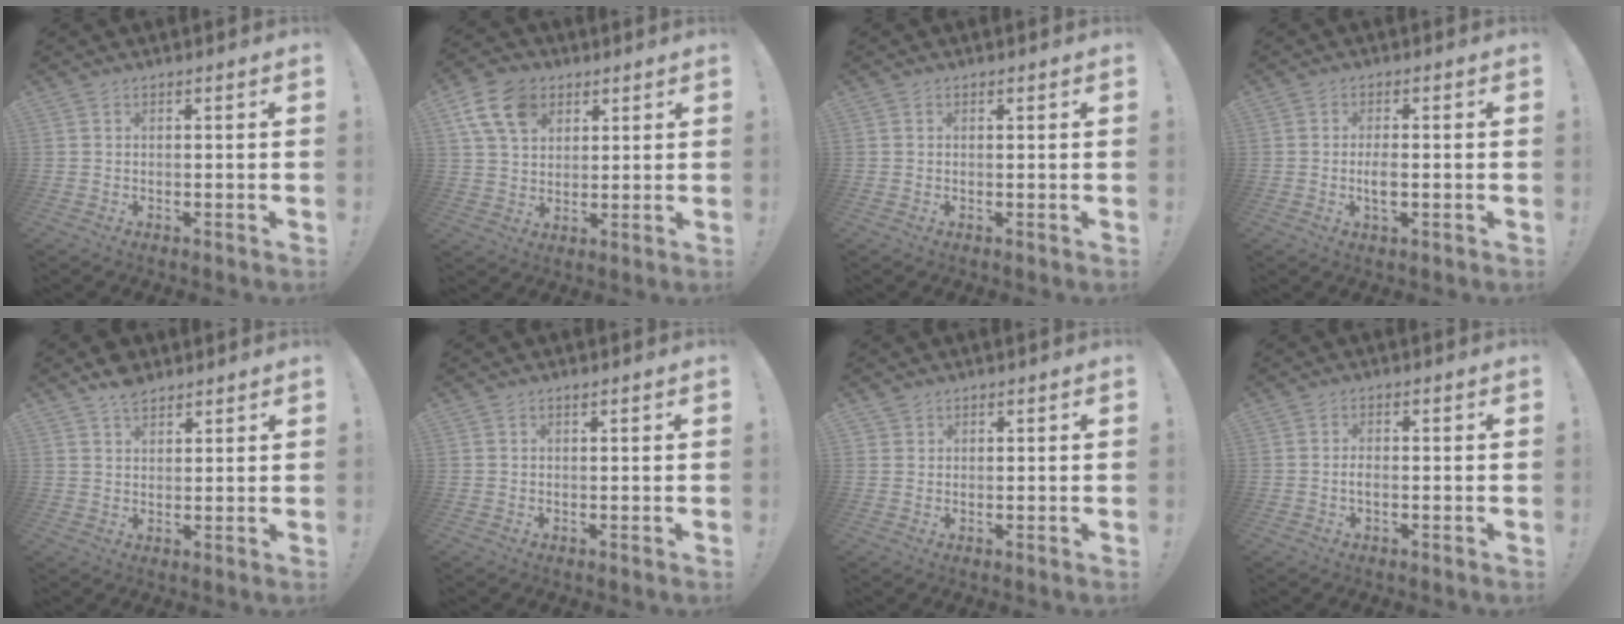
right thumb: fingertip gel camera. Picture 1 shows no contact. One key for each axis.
{"total": 12.6, "fx": 5.8, "fy": 9.0, "fz": 6.6, "tx": -0.114, "ty": -0.010, "tz": 0.117}
{"total": 0.0}
{"total": 4.1, "fx": -0.9, "fy": 1.4, "fz": 3.7, "tx": -0.078, "ty": -0.002, "tz": -0.020}
{"total": 5.2, "fx": 4.1, "fy": 2.5, "fz": 1.9, "tx": -0.030, "ty": -0.020, "tz": 0.076}
{"total": 0.6, "fx": 0.4, "fy": 0.0, "fz": 0.4, "tx": -0.007, "ty": 0.000, "tz": 0.006}
{"total": 1.4, "fx": 1.0, "fy": 0.9, "fz": 0.1, "tx": -0.002, "ty": -0.004, "tz": 0.019}
{"total": 1.8, "fx": -0.6, "fy": 0.6, "fz": 1.6, "tx": -0.043, "ty": 0.004, "tz": -0.012}